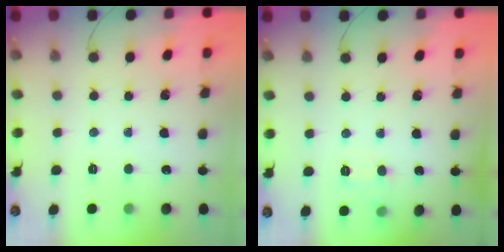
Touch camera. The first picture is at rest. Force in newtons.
{"total": 5.8, "press": 5.7, "slide": 1.4}